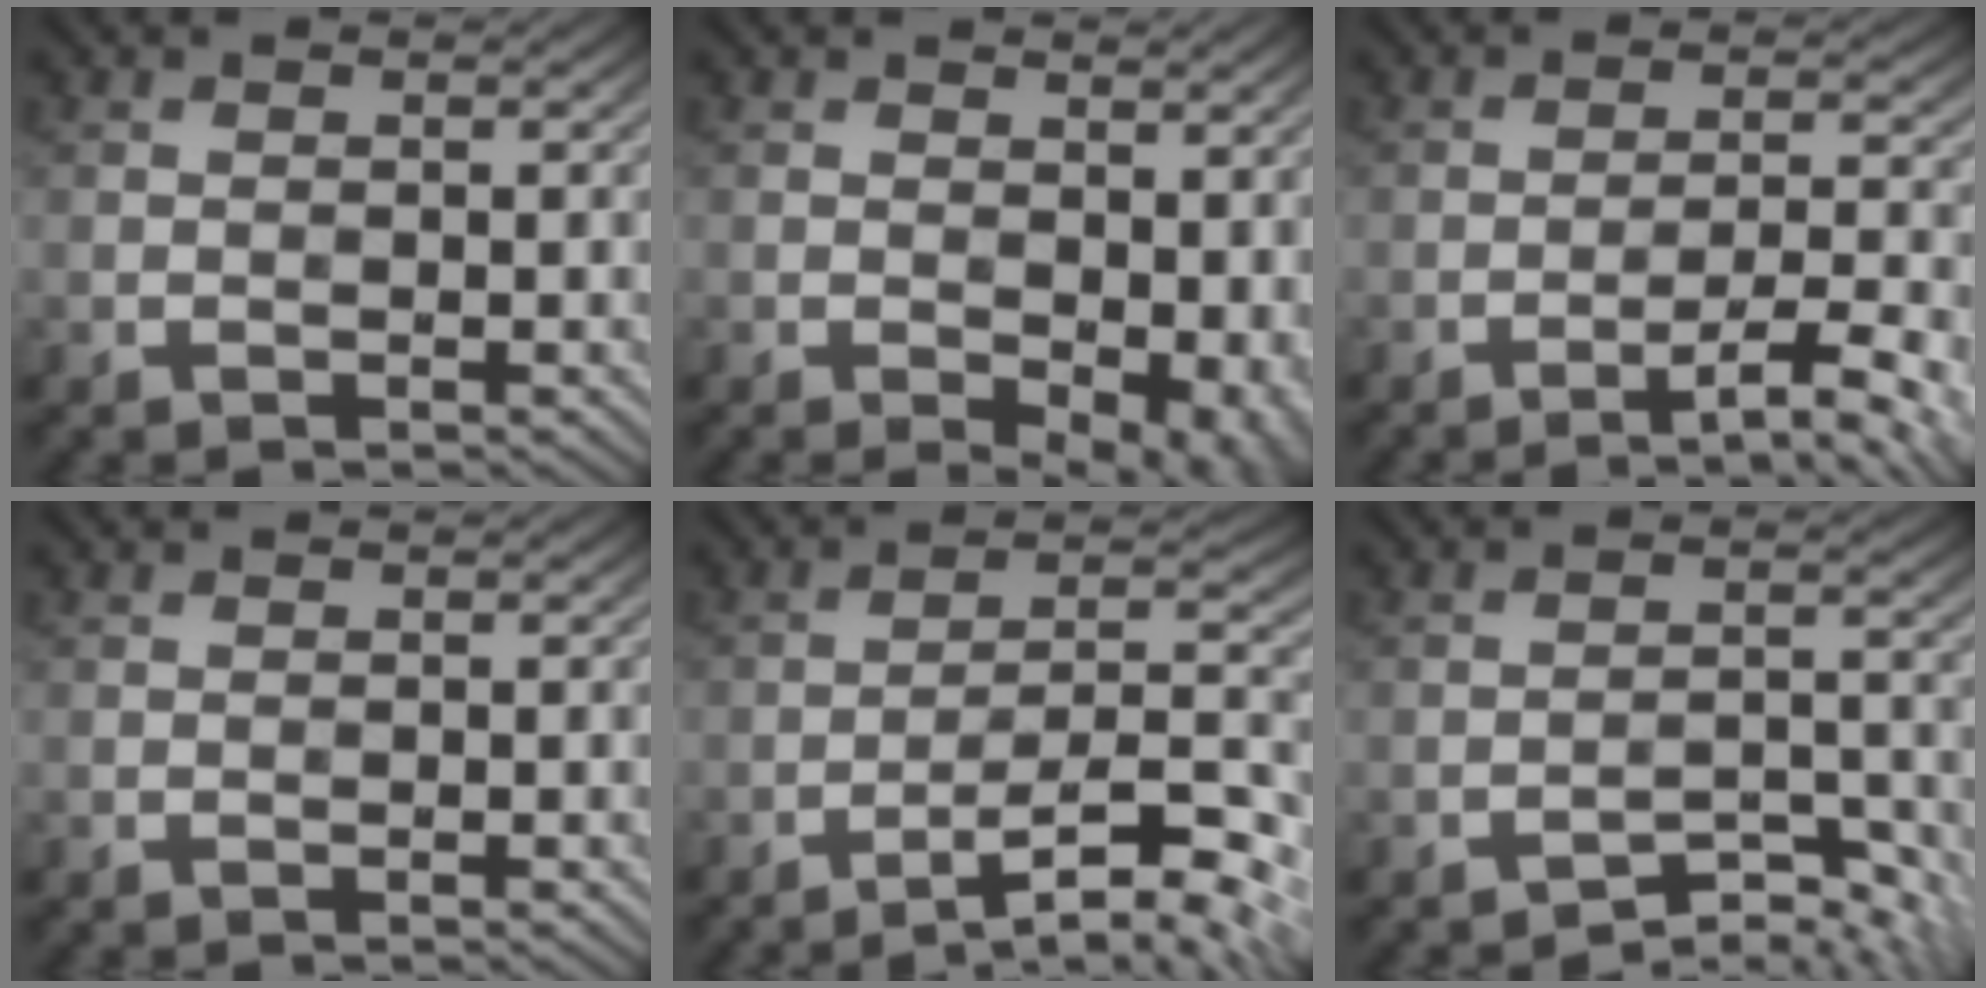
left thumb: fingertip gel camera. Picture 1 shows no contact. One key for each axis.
{"total": 6.8, "fx": -1.1, "fy": 3.9, "fz": 5.4, "tx": -0.068, "ty": -0.013, "tz": -0.011}
{"total": 7.7, "fx": -4.9, "fy": 1.2, "fz": 5.8, "tx": -0.093, "ty": 0.013, "tz": -0.071}
{"total": 0.0}
{"total": 10.8, "fx": -7.5, "fy": 2.0, "fz": 7.5, "tx": -0.126, "ty": 0.009, "tz": -0.115}
{"total": 4.6, "fx": -3.9, "fy": 1.0, "fz": 2.0, "tx": -0.028, "ty": 0.007, "tz": -0.060}